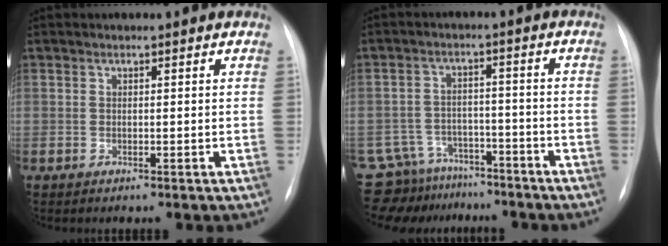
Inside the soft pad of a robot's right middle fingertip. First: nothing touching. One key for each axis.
{"total": 18.6, "fx": -17.0, "fy": 6.6, "fz": 3.6, "tx": -0.077, "ty": 0.045, "tz": -0.249}